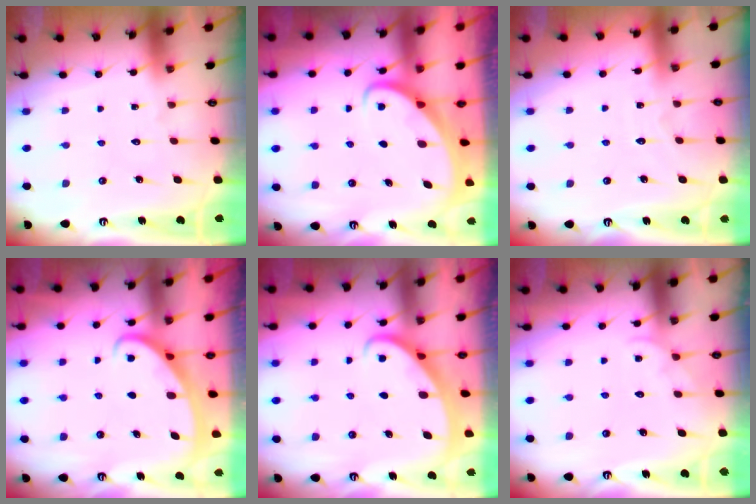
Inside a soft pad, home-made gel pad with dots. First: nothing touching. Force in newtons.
{"total": 3.1, "press": 3.1, "slide": 0.2}
{"total": 2.9, "press": 2.9, "slide": 0.4}
{"total": 2.5, "press": 2.5, "slide": 0.4}
{"total": 2.2, "press": 2.2, "slide": 0.2}
{"total": 3.1, "press": 3.1, "slide": 0.3}